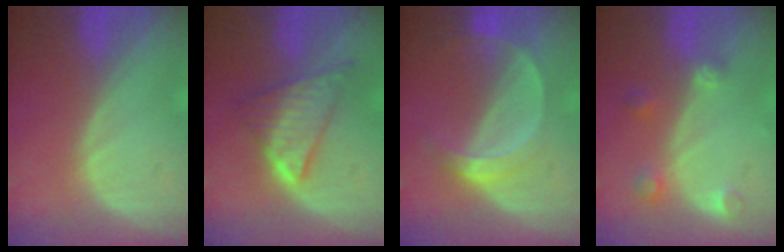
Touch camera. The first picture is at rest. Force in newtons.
{"total": 6.7, "press": 6.6, "slide": 0.3}
{"total": 5.3, "press": 4.8, "slide": 2.3}
{"total": 3.0, "press": 2.9, "slide": 0.6}